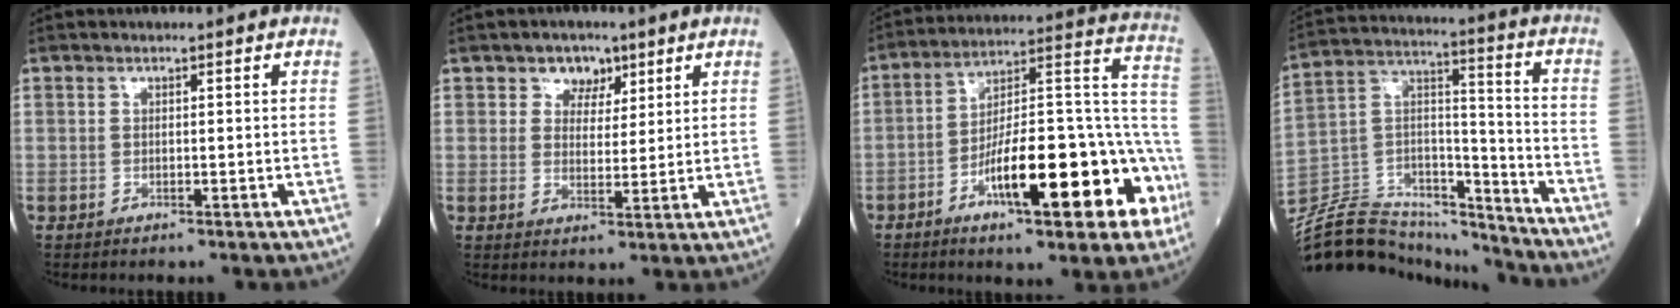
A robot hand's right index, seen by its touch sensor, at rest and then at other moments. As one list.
[{"total": 4.2, "force": [2.5, 3.0, 1.5], "torque": [-0.019, 0.005, 0.040]}, {"total": 21.4, "force": [-8.7, 5.0, 18.9], "torque": [-0.239, 0.028, -0.125]}, {"total": 22.3, "force": [-21.0, 5.1, 5.6], "torque": [-0.130, 0.039, -0.348]}]